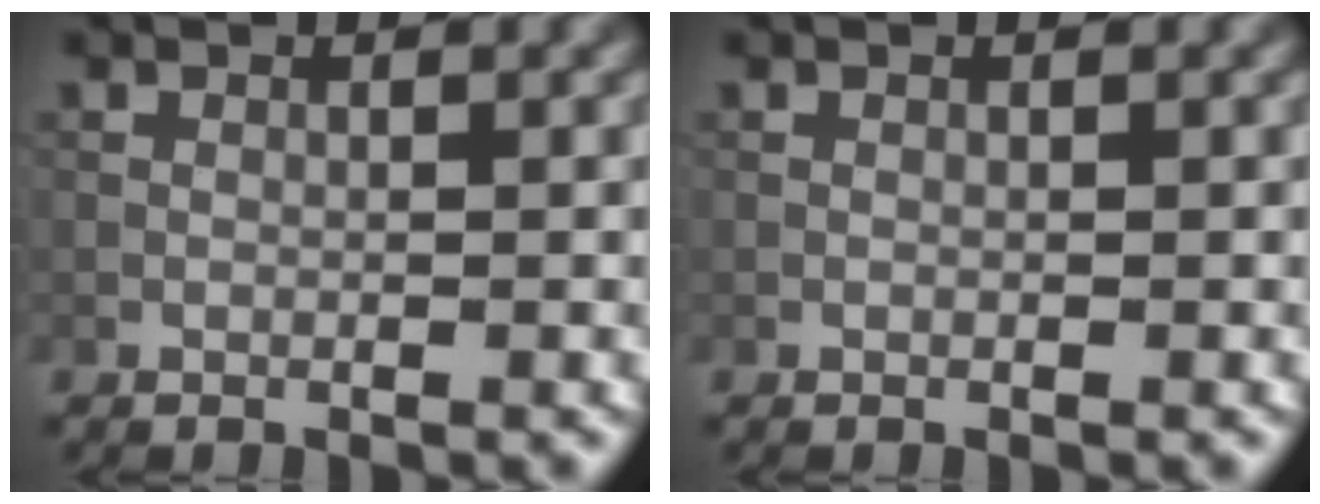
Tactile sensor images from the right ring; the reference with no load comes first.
{"total": 0.0}